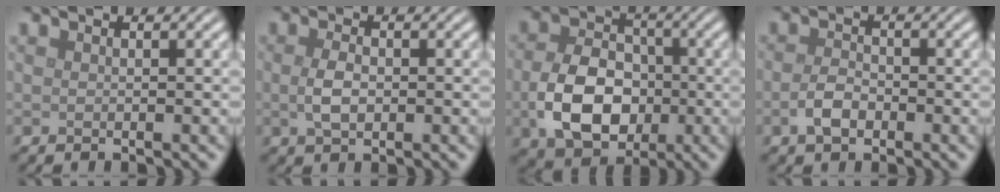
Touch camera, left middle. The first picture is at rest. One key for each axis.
{"total": 2.3, "fx": -0.1, "fy": 1.4, "fz": 1.9, "tx": -0.043, "ty": -0.002, "tz": -0.001}
{"total": 7.6, "fx": -1.8, "fy": 5.4, "fz": 5.0, "tx": -0.100, "ty": -0.005, "tz": -0.032}
{"total": 2.3, "fx": -0.9, "fy": 1.4, "fz": 1.5, "tx": -0.033, "ty": 0.001, "tz": -0.022}